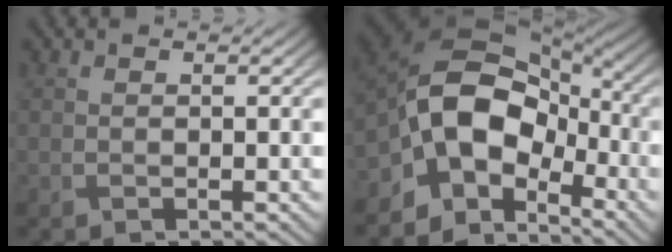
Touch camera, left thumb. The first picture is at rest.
{"total": 11.7, "force": [-4.0, 7.7, 7.8], "torque": [-0.135, 0.006, -0.099]}